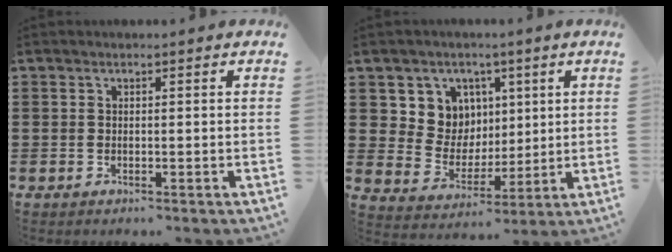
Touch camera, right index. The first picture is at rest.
{"total": 7.9, "force": [2.8, 7.3, 1.2], "torque": [-0.053, -0.017, 0.052]}